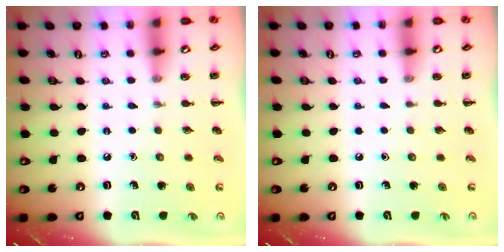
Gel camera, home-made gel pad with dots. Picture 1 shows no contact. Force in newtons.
{"total": 0.0}